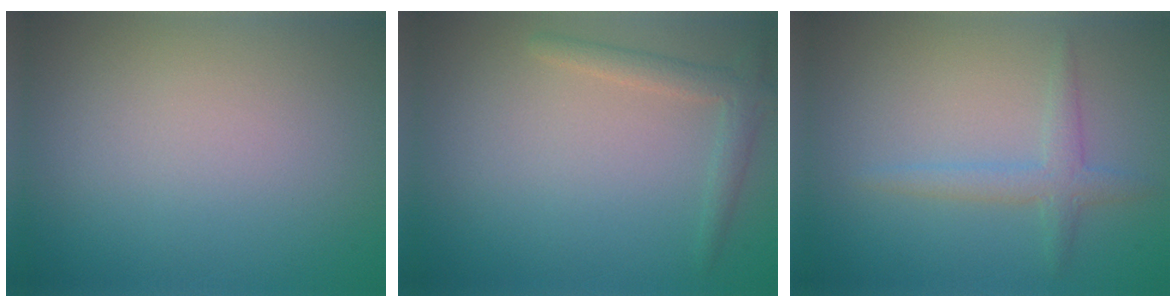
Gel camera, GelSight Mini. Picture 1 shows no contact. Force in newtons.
{"total": 2.0, "press": 2.0, "slide": 0.3}
{"total": 2.1, "press": 2.1, "slide": 0.1}